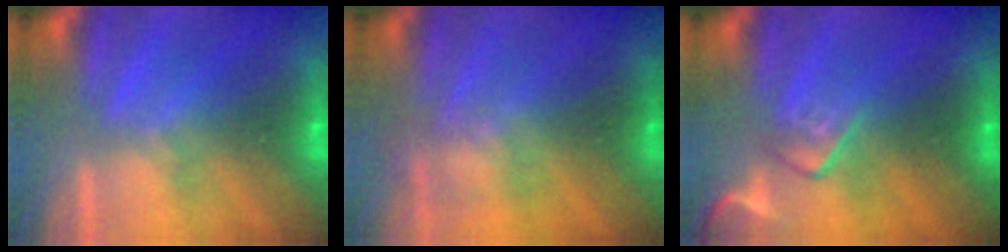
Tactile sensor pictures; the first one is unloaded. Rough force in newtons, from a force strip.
{"total": 2.4}
{"total": 2.6}